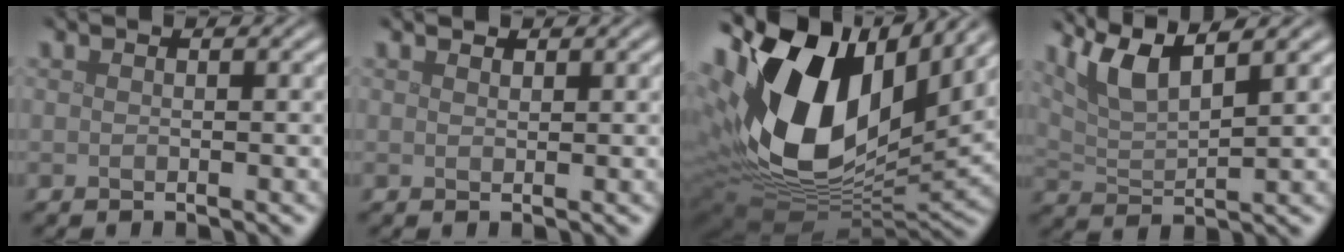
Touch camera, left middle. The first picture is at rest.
{"total": 0.8, "force": [0.8, 0.2, 0.1], "torque": [-0.006, -0.003, 0.013]}
{"total": 17.6, "force": [5.3, 10.9, 12.8], "torque": [-0.294, -0.005, 0.096]}
{"total": 5.2, "force": [3.6, 1.2, 3.6], "torque": [-0.072, 0.007, 0.069]}